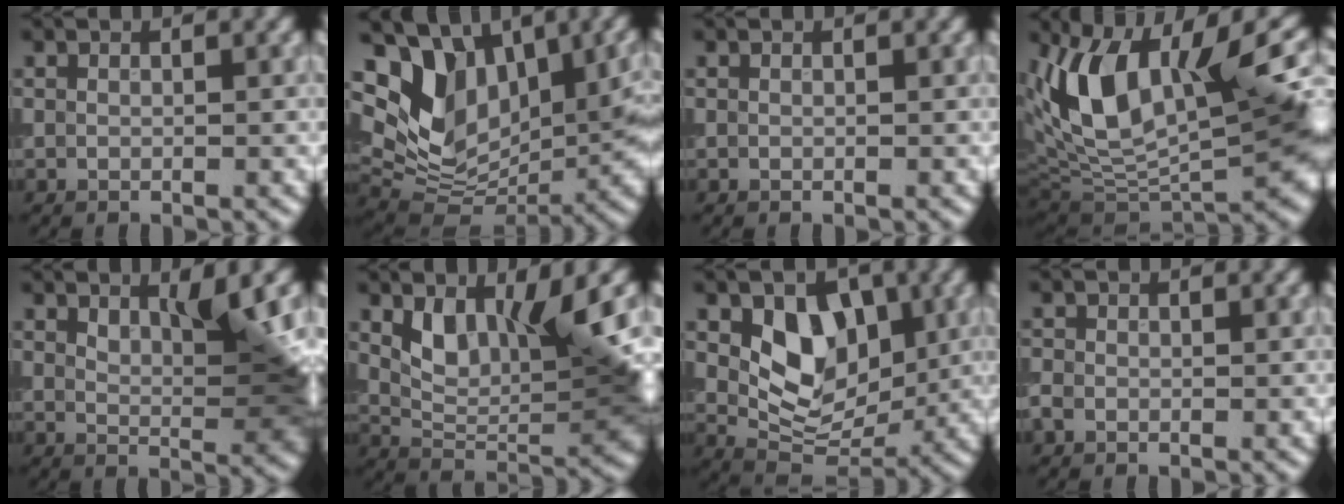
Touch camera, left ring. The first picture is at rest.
{"total": 13.7, "force": [4.3, 8.9, 9.5], "torque": [-0.189, -0.004, 0.089]}
{"total": 0.0}
{"total": 14.0, "force": [3.3, 7.0, 11.7], "torque": [-0.213, -0.008, 0.059]}
{"total": 5.3, "force": [2.3, 1.6, 4.5], "torque": [-0.066, -0.006, 0.038]}
{"total": 7.3, "force": [2.2, 3.3, 6.1], "torque": [-0.113, -0.009, 0.045]}
{"total": 6.0, "force": [1.4, 4.1, 4.2], "torque": [-0.060, -0.009, 0.023]}
{"total": 1.1, "force": [-0.6, 0.9, 0.4], "torque": [-0.007, 0.000, -0.015]}